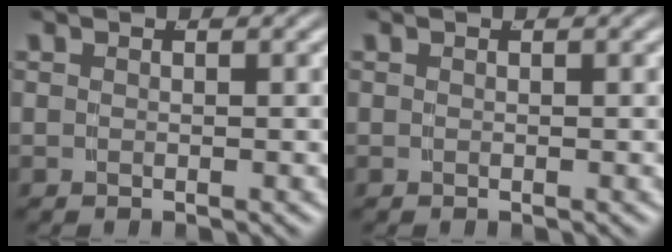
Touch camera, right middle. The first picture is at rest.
{"total": 0.0}